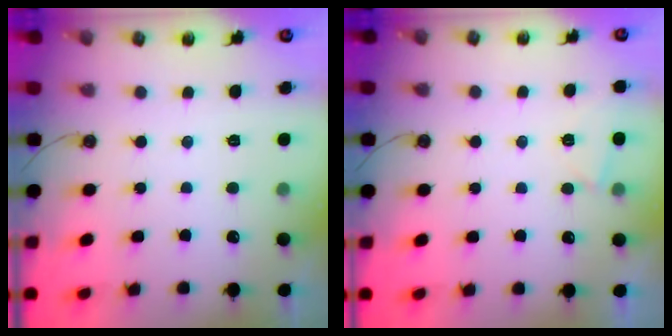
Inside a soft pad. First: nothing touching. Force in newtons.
{"total": 2.5, "press": 2.5, "slide": 0.4}